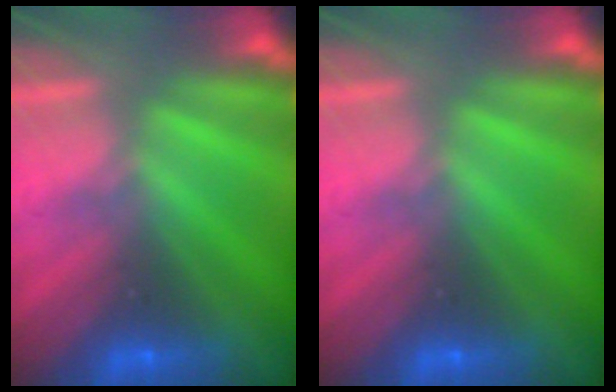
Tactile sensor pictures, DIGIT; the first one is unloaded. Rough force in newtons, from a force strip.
{"total": 0.0}